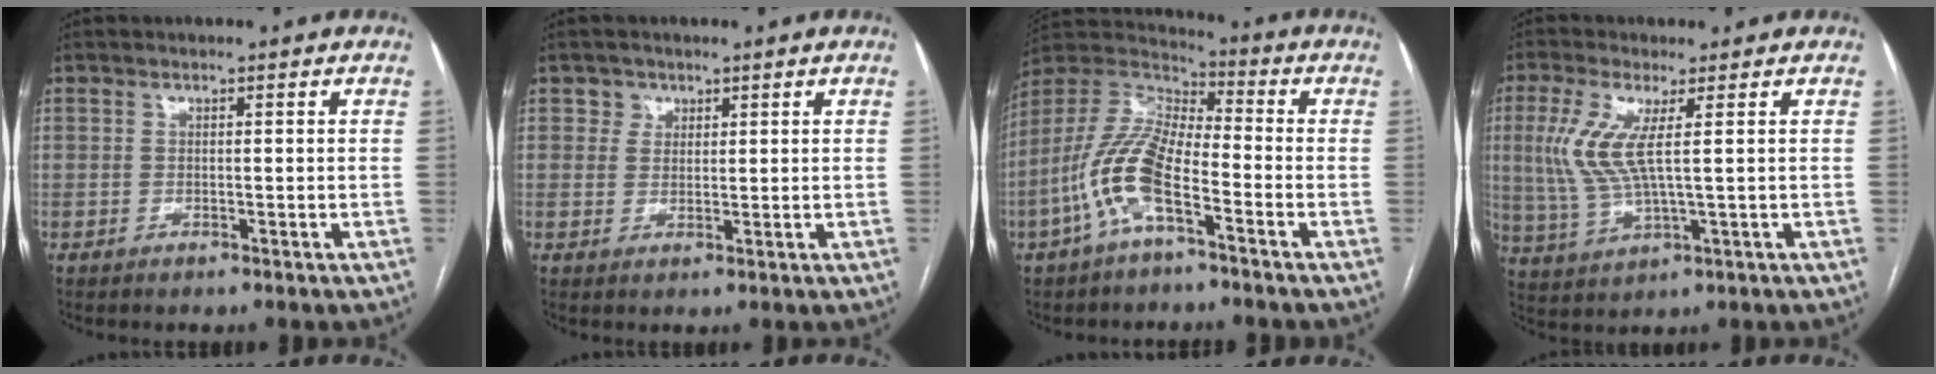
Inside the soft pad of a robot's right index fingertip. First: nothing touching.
{"total": 2.2, "force": [1.2, 1.8, -0.1], "torque": [0.014, 0.001, 0.012]}
{"total": 11.8, "force": [-4.7, 3.6, 10.2], "torque": [-0.232, 0.012, -0.097]}
{"total": 7.9, "force": [1.7, 1.4, 7.6], "torque": [-0.192, 0.000, 0.035]}